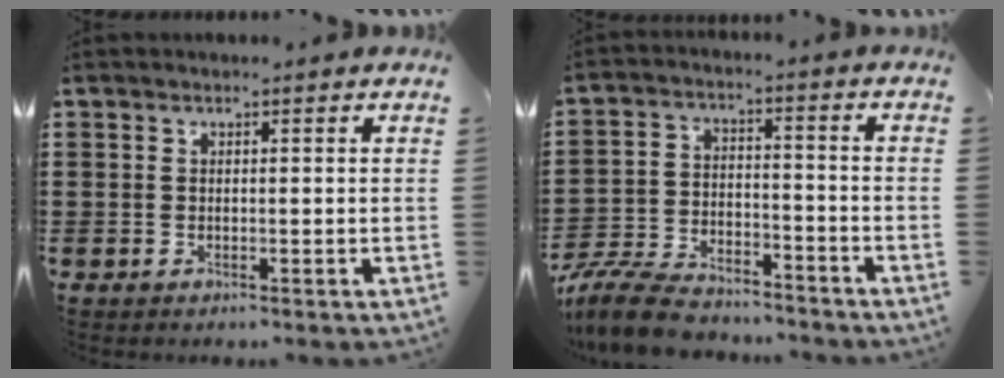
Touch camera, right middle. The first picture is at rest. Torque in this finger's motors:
{"motor_torque": [1.63, -0.51, 0.54, 0.18]}